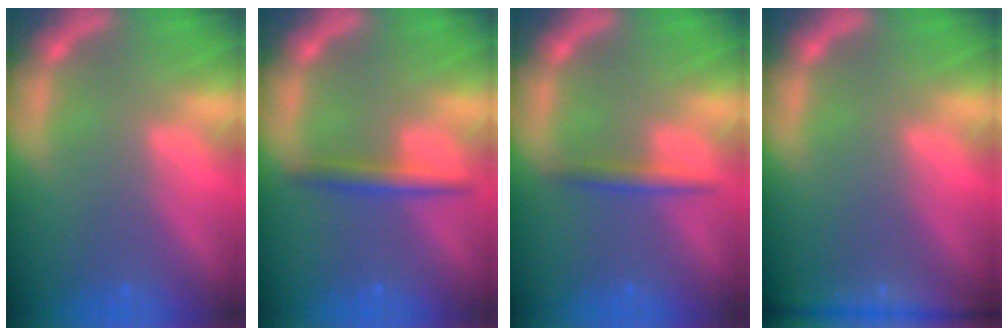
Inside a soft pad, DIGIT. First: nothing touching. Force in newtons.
{"total": 2.5}
{"total": 1.9}
{"total": 5.0}